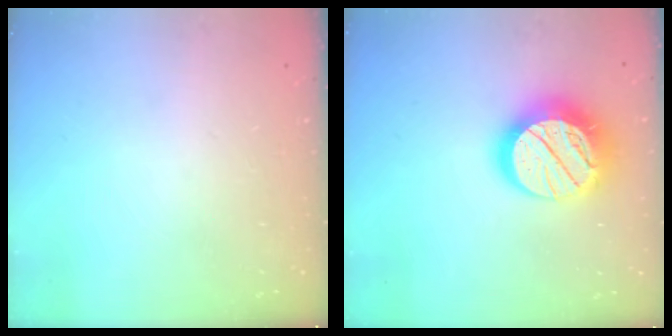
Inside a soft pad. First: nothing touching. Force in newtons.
{"total": 21.1, "press": 21.1, "slide": 1.7}